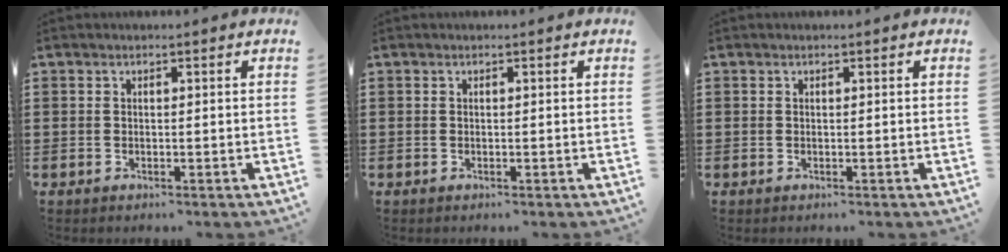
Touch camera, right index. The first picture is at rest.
{"total": 0.0}
{"total": 0.0}